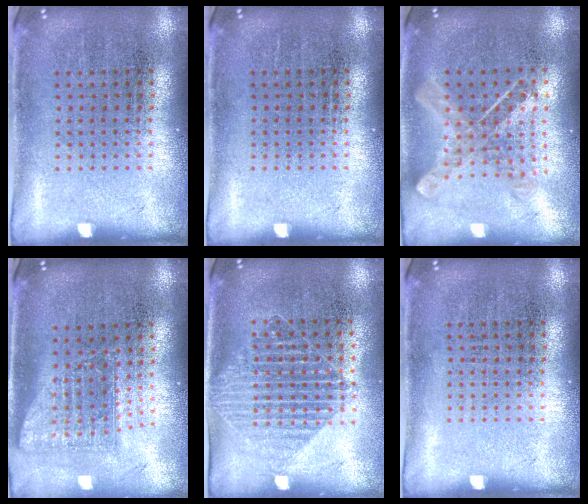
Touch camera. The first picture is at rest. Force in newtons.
{"total": 0.0}
{"total": 0.9, "press": 0.9, "slide": 0.2}
{"total": 1.6, "press": 1.3, "slide": 1.0}
{"total": 1.5, "press": 1.3, "slide": 0.8}
{"total": 0.0}